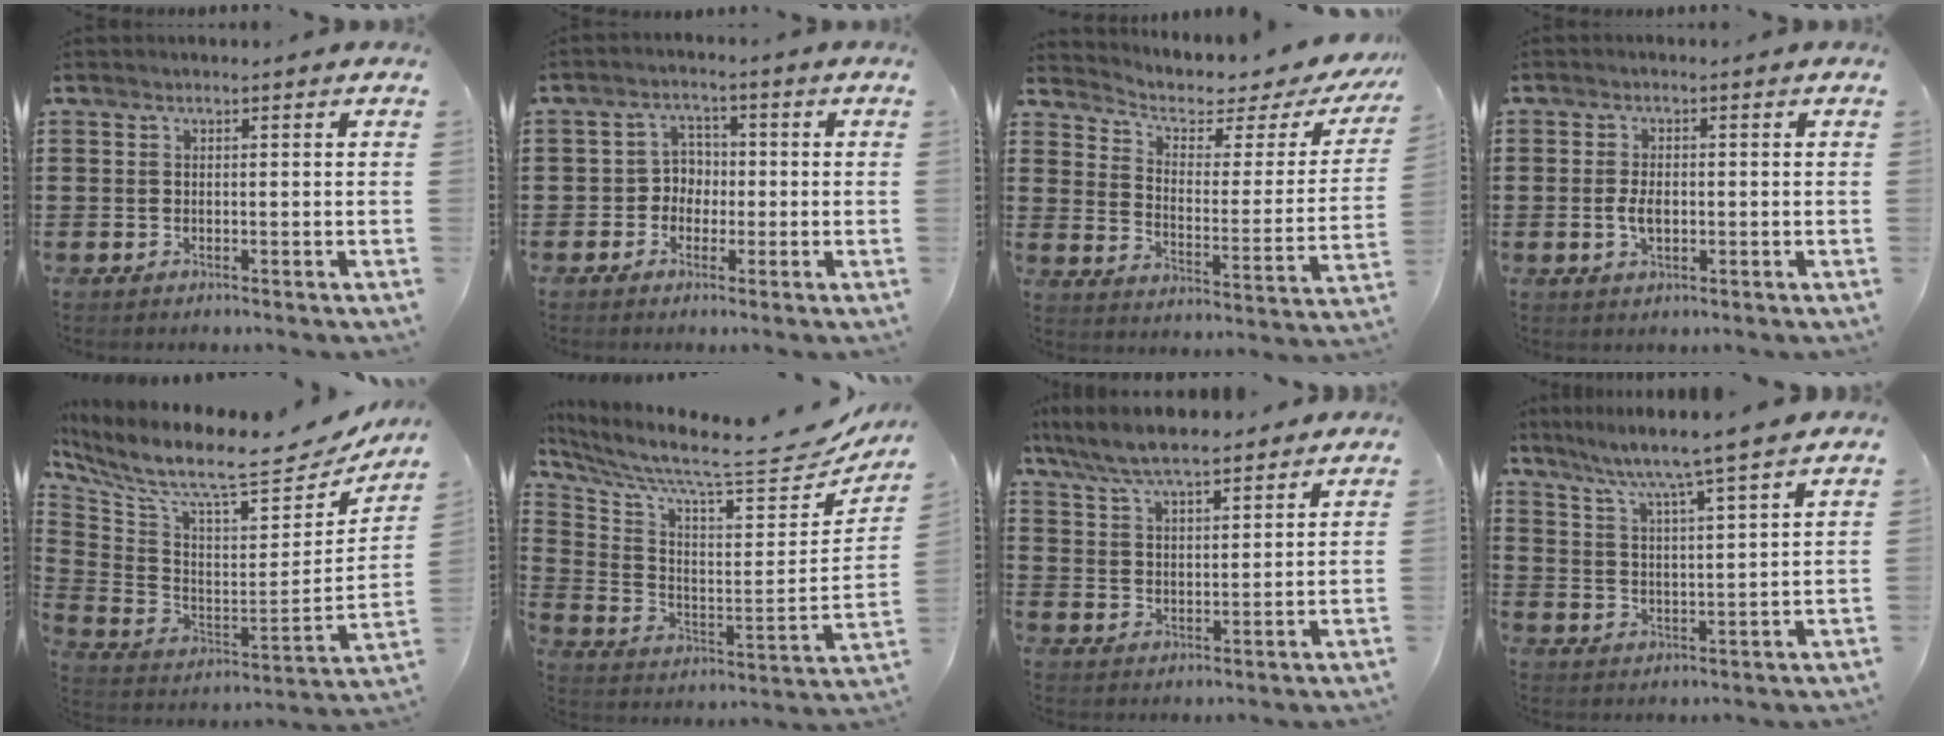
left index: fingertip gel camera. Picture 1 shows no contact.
{"total": 3.7, "force": [-1.2, 3.3, 1.3], "torque": [-0.037, 0.010, -0.029]}
{"total": 3.3, "force": [2.3, 1.3, 2.0], "torque": [-0.055, -0.021, 0.029]}
{"total": 3.1, "force": [-0.3, 1.5, 2.6], "torque": [-0.059, 0.000, -0.008]}
{"total": 7.8, "force": [6.8, 0.3, 3.7], "torque": [-0.100, -0.077, 0.106]}
{"total": 7.5, "force": [6.7, 0.1, 3.5], "torque": [-0.087, -0.078, 0.101]}
{"total": 7.2, "force": [6.5, 1.1, 2.8], "torque": [-0.079, -0.021, 0.118]}
{"total": 6.0, "force": [5.1, -1.5, 2.6], "torque": [-0.074, -0.041, 0.080]}